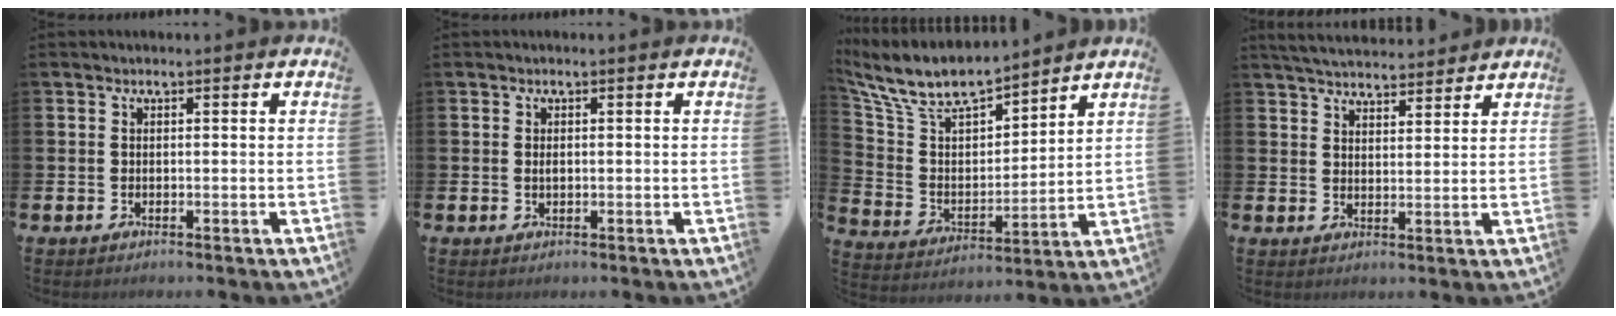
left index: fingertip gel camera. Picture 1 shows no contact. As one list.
[{"total": 0.5, "force": [0.1, 0.2, 0.5], "torque": [-0.009, 0.001, 0.001]}, {"total": 9.5, "force": [8.6, 2.4, 3.1], "torque": [-0.109, -0.059, 0.151]}, {"total": 4.7, "force": [4.6, 0.6, 0.3], "torque": [-0.019, -0.025, 0.083]}]